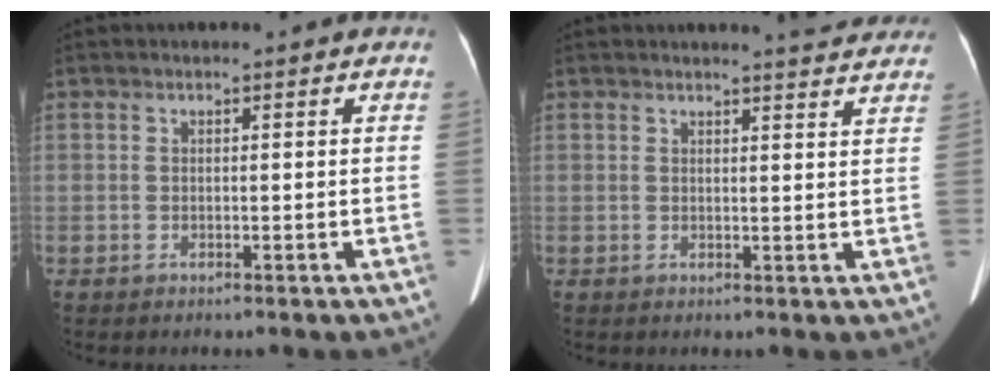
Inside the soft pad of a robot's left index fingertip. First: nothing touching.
{"total": 5.7, "force": [5.4, 0.4, 1.8], "torque": [-0.024, -0.004, 0.048]}